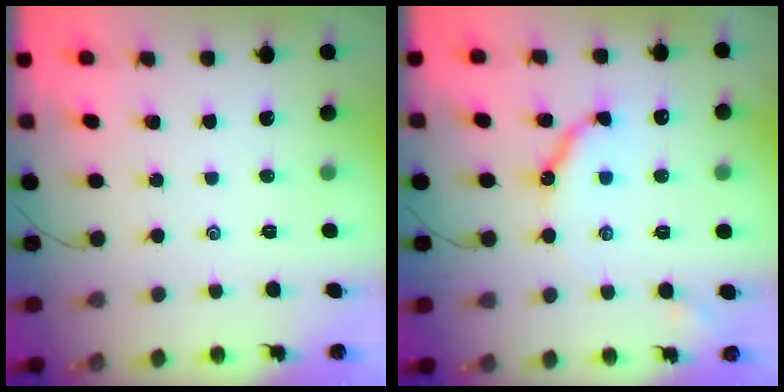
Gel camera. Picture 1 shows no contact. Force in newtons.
{"total": 8.5, "press": 8.5, "slide": 0.3}